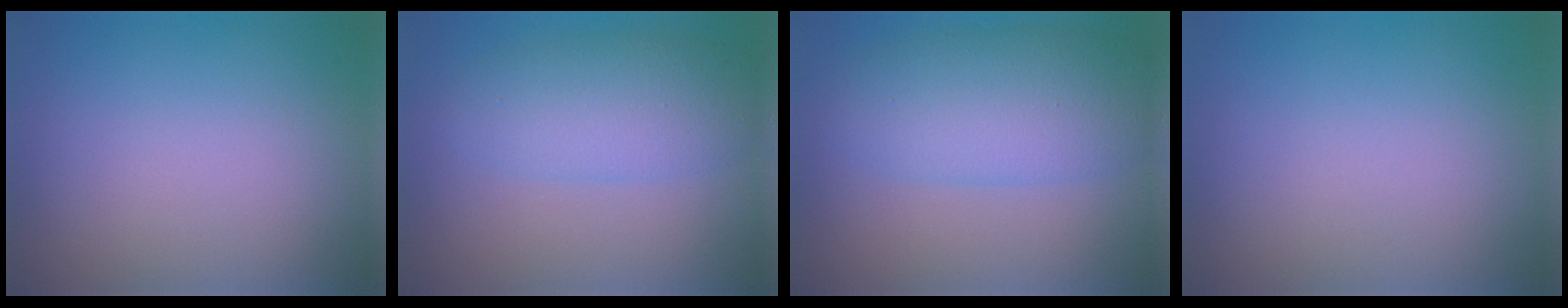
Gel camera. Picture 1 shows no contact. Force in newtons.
{"total": 4.8, "press": 4.8, "slide": 0.1}
{"total": 6.4, "press": 6.4, "slide": 0.1}
{"total": 0.0}